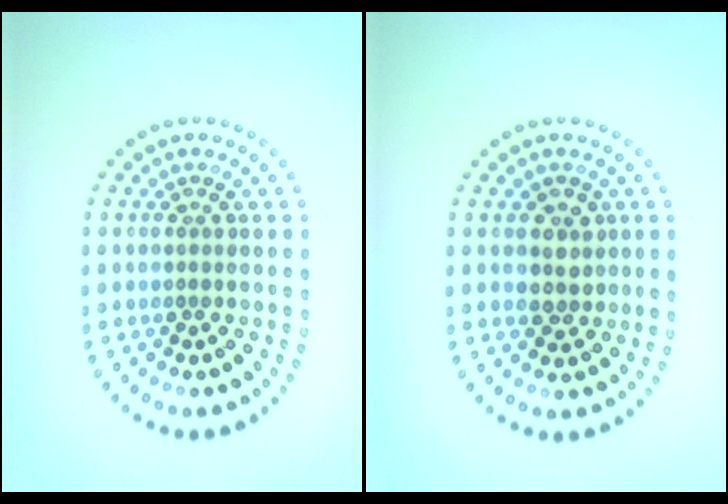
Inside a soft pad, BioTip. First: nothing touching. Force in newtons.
{"total": 2.3, "press": 2.1, "slide": 1.0}